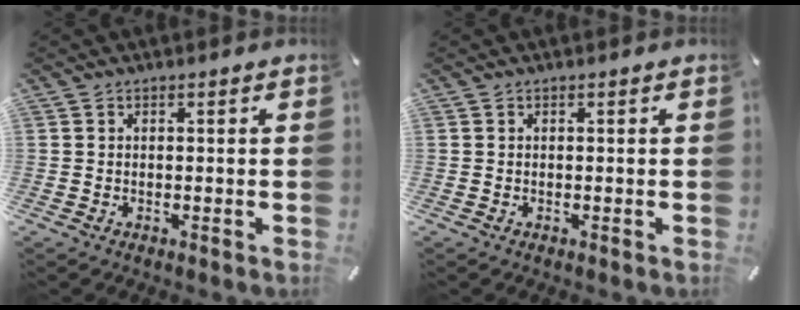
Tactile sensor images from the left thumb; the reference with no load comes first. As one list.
[{"total": 0.0}]